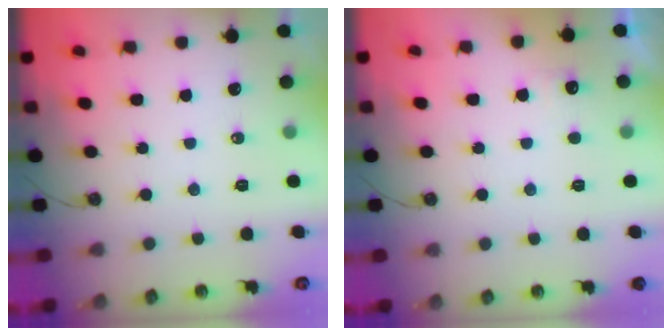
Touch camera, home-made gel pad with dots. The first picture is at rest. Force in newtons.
{"total": 2.1, "press": 1.9, "slide": 0.9}